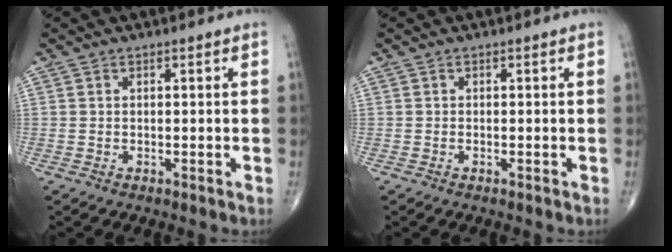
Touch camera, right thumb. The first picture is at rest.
{"total": 0.0}